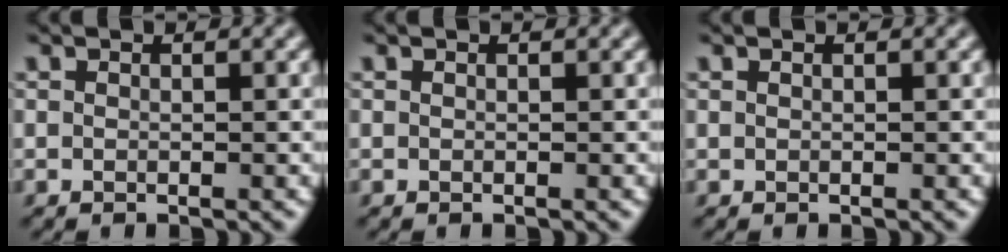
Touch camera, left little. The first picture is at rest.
{"total": 0.0}
{"total": 0.0}